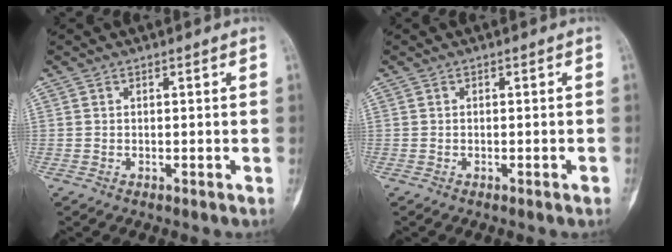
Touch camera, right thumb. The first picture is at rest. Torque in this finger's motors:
{"motor_torque": [0.12, 0.40, 0.18, 0.00, -0.03]}